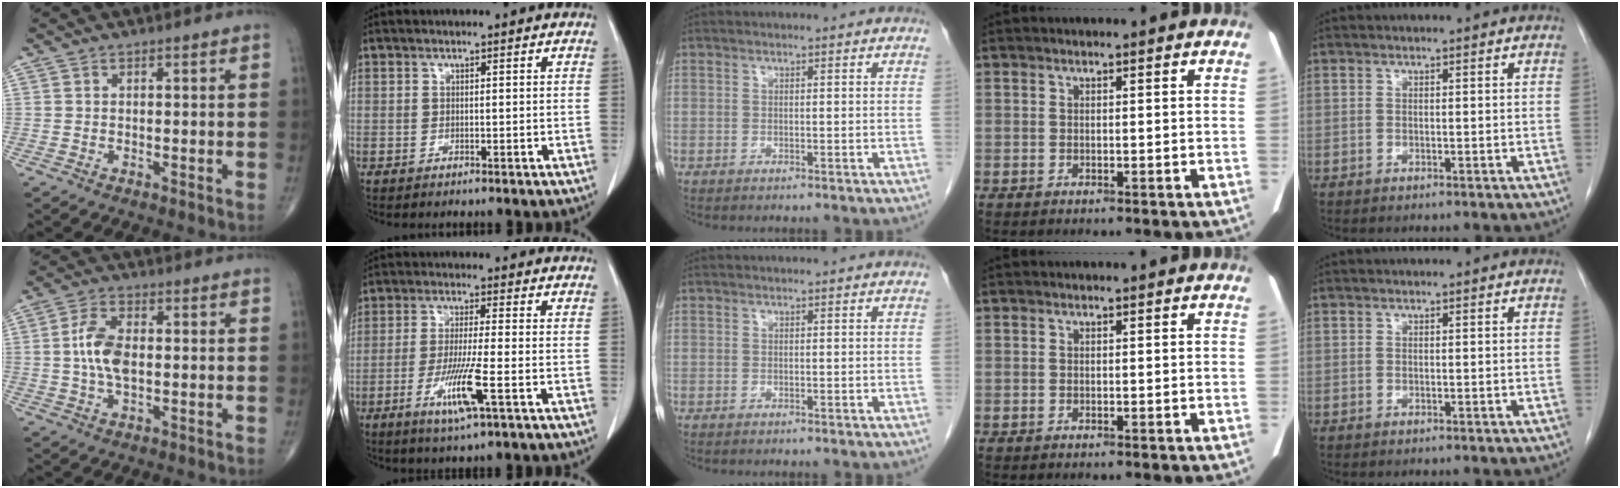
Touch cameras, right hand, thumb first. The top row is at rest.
{"thumb": {"total": 7.5, "force": [0.1, 3.9, 6.4], "torque": [-0.131, 0.007, -0.001]}, "index": {"total": 8.0, "force": [-3.1, -0.2, 7.3], "torque": [-0.141, -0.020, -0.058]}}